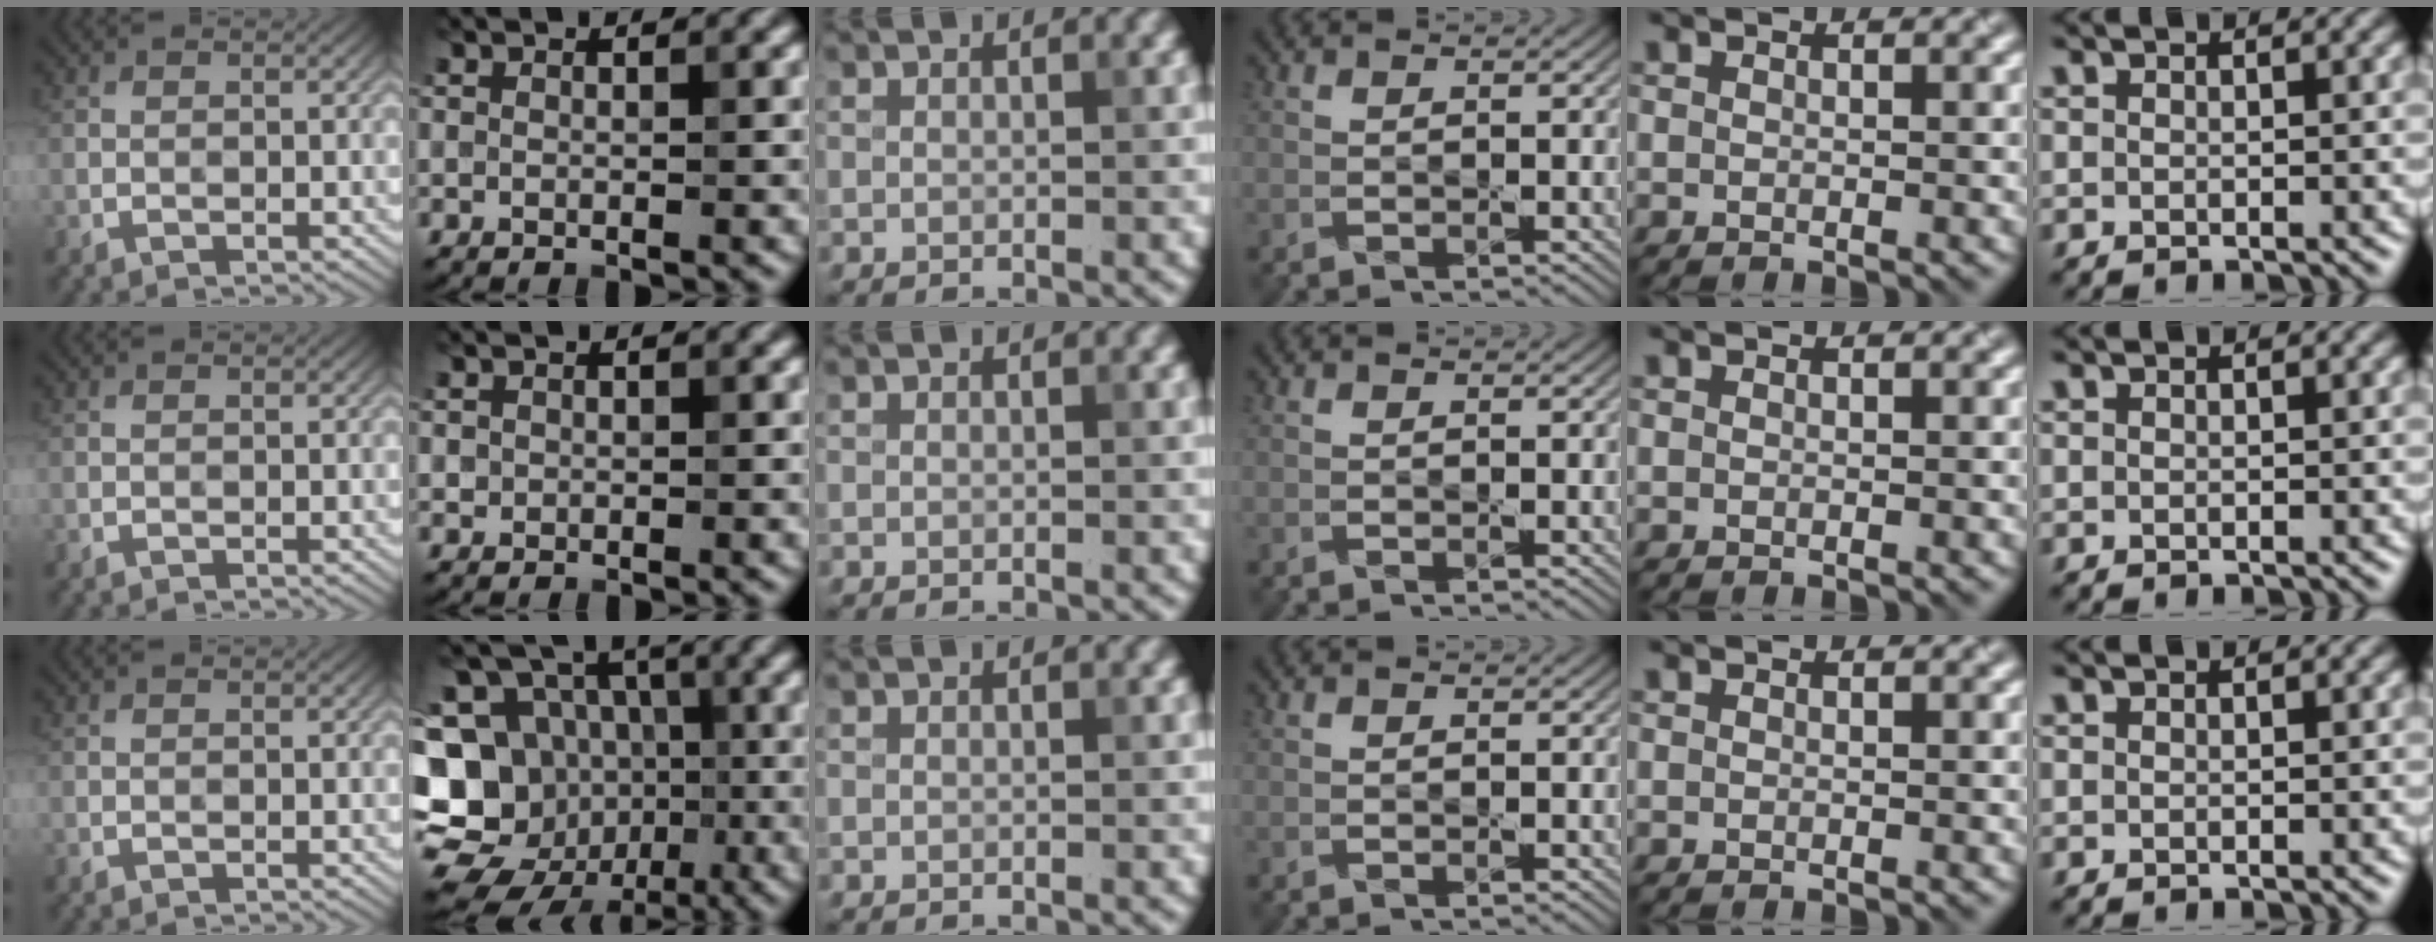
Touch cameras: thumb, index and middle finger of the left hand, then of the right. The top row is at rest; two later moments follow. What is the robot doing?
{"motion": "press", "object": "toy piano key"}